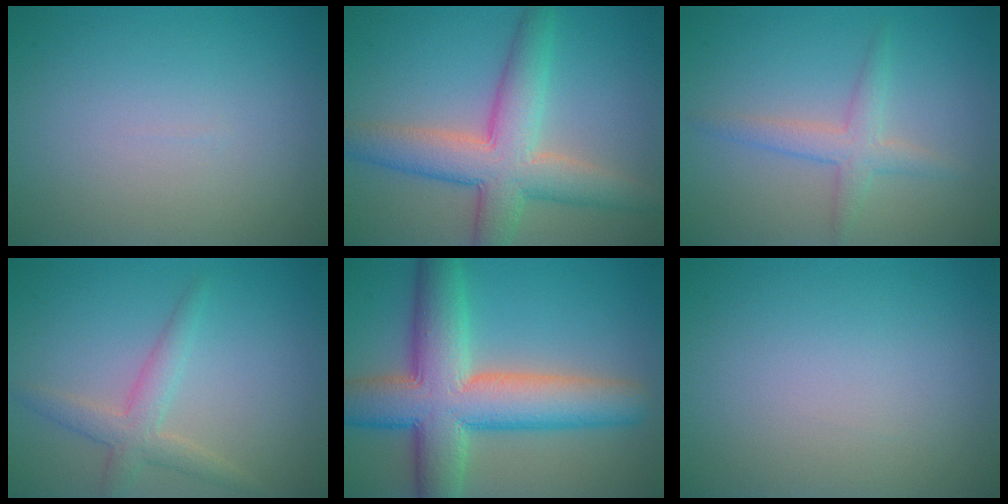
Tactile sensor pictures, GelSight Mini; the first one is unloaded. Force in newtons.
{"total": 7.2, "press": 7.2, "slide": 0.2}
{"total": 2.5, "press": 2.5, "slide": 0.0}
{"total": 2.8, "press": 2.8, "slide": 0.1}
{"total": 10.8, "press": 10.8, "slide": 0.6}
{"total": 0.0}